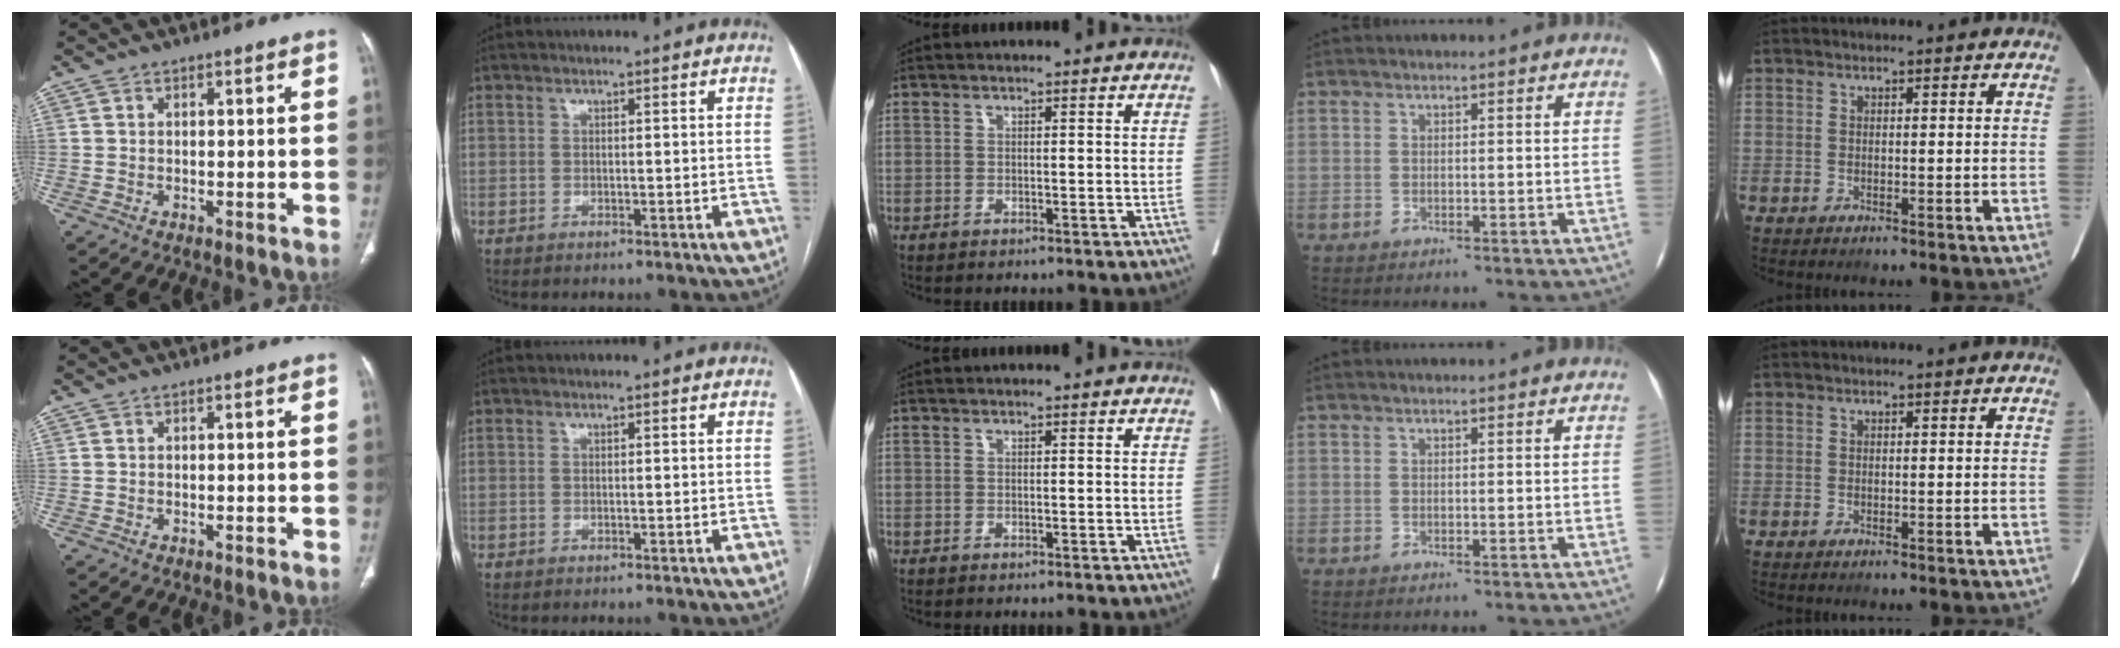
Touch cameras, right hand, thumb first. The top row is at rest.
{}